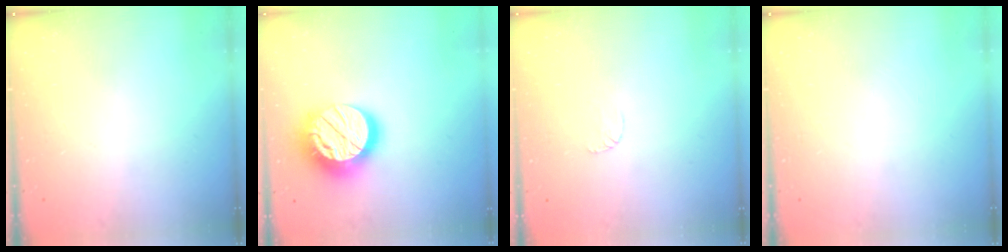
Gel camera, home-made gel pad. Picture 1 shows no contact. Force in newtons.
{"total": 18.9, "press": 18.8, "slide": 1.5}
{"total": 3.3, "press": 3.3, "slide": 0.4}
{"total": 0.0}